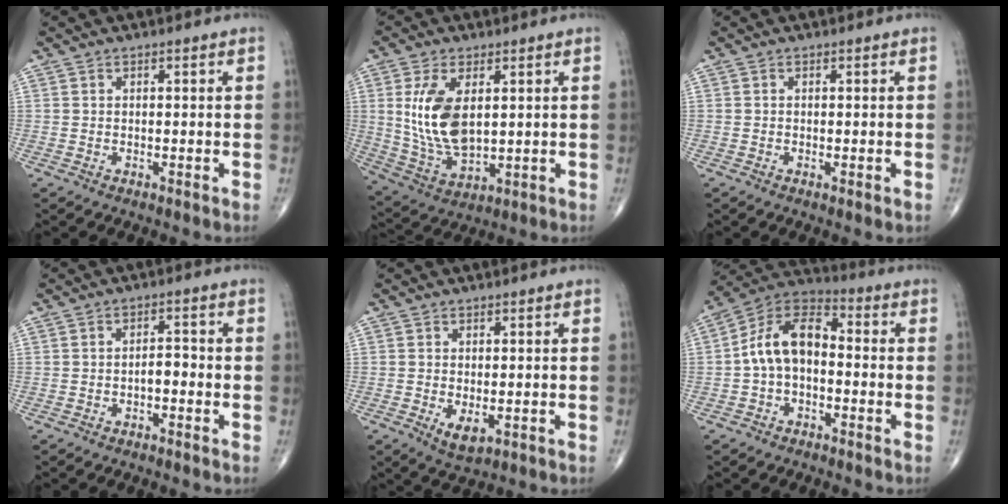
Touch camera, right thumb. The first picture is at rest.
{"total": 12.5, "force": [2.5, 6.5, 10.3], "torque": [-0.201, -0.018, 0.061]}
{"total": 0.8, "force": [-0.2, 0.1, 0.8], "torque": [-0.015, -0.003, -0.002]}
{"total": 2.3, "force": [-0.9, 1.1, 1.8], "torque": [-0.018, 0.014, -0.018]}
{"total": 3.5, "force": [-0.7, 1.7, 3.0], "torque": [-0.049, -0.010, -0.004]}
{"total": 11.1, "force": [-1.0, 6.8, 8.6], "torque": [-0.146, 0.040, -0.034]}